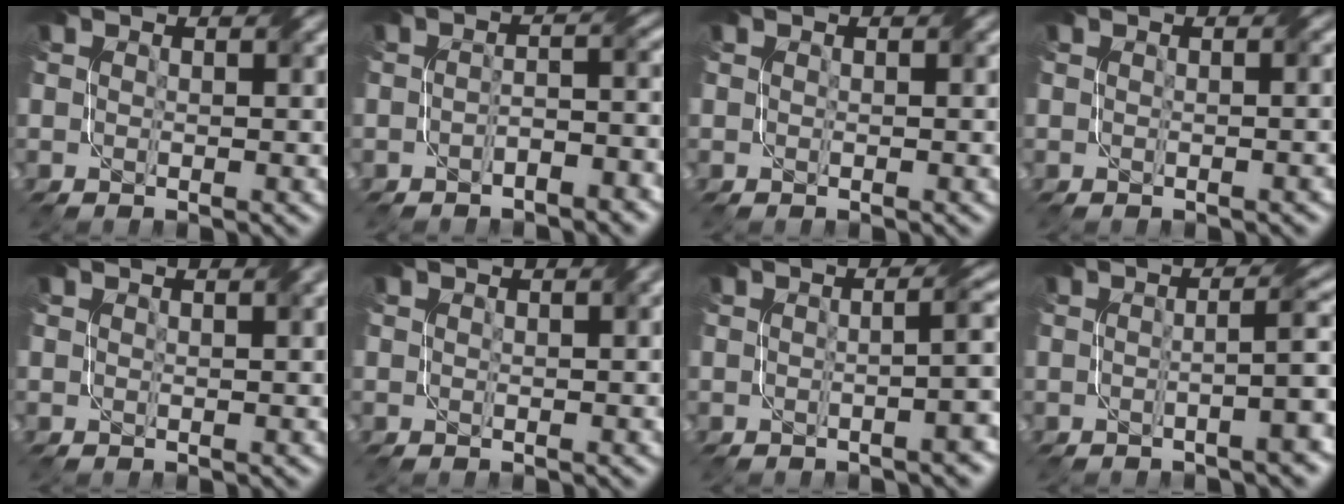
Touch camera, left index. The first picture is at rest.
{"total": 2.8, "force": [-1.8, 0.9, 2.0], "torque": [-0.035, 0.004, -0.031]}
{"total": 0.0}
{"total": 1.3, "force": [-0.2, 0.6, 1.2], "torque": [-0.004, -0.004, -0.007]}
{"total": 3.5, "force": [2.1, 1.4, 2.4], "torque": [-0.013, 0.013, 0.004]}
{"total": 2.2, "force": [1.2, 0.7, 1.6], "torque": [-0.013, 0.006, 0.008]}
{"total": 3.9, "force": [-0.6, 1.0, 3.7], "torque": [-0.027, 0.013, -0.013]}
{"total": 4.4, "force": [-0.8, 0.8, 4.3], "torque": [-0.049, 0.014, -0.021]}